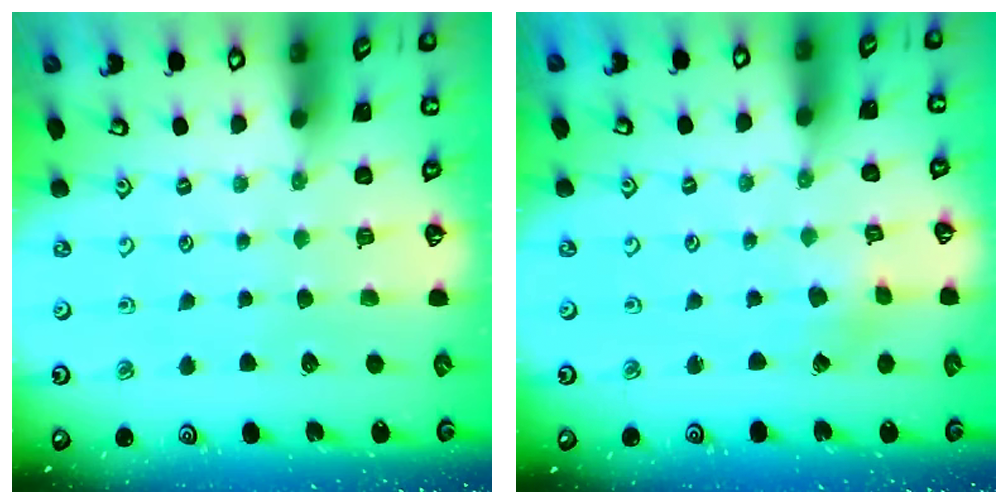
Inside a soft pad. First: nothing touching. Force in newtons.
{"total": 0.7, "press": 0.7, "slide": 0.1}